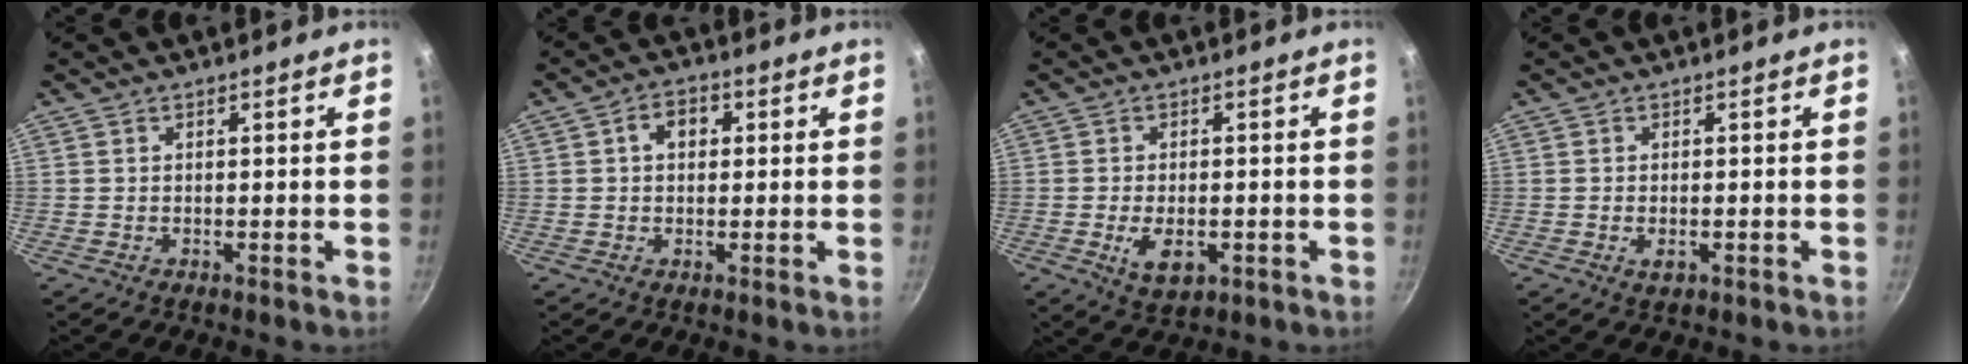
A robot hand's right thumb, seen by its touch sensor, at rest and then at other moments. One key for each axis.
{"total": 4.7, "fx": 1.0, "fy": 3.5, "fz": 3.0, "tx": -0.024, "ty": 0.011, "tz": 0.009}
{"total": 6.4, "fx": -1.8, "fy": 3.6, "fz": 5.0, "tx": -0.077, "ty": 0.001, "tz": -0.021}
{"total": 2.2, "fx": -0.7, "fy": 1.2, "fz": 1.7, "tx": -0.029, "ty": -0.003, "tz": -0.008}